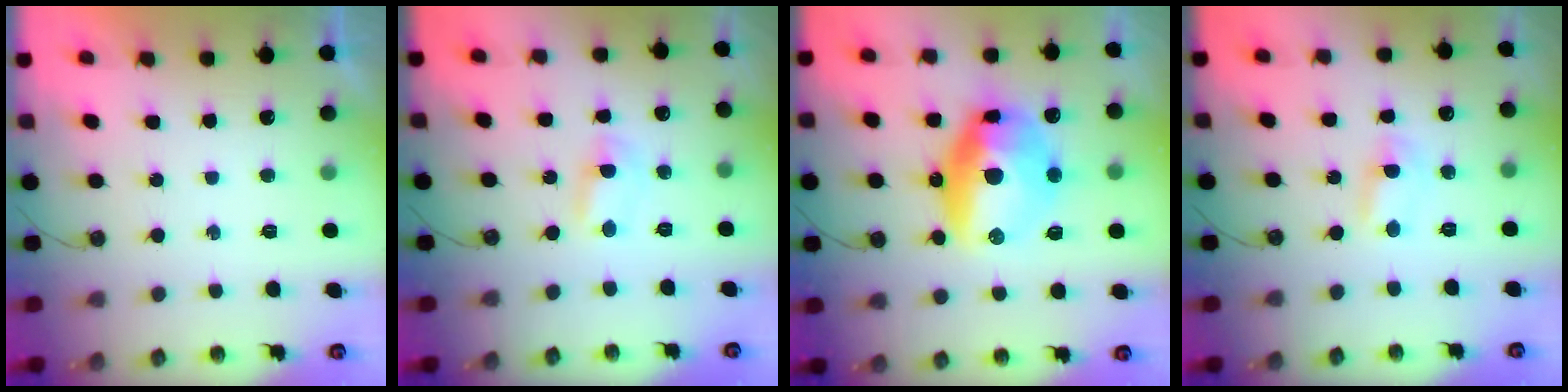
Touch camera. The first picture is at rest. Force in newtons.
{"total": 1.5, "press": 1.5, "slide": 0.2}
{"total": 16.1, "press": 16.0, "slide": 1.8}
{"total": 1.4, "press": 1.4, "slide": 0.2}